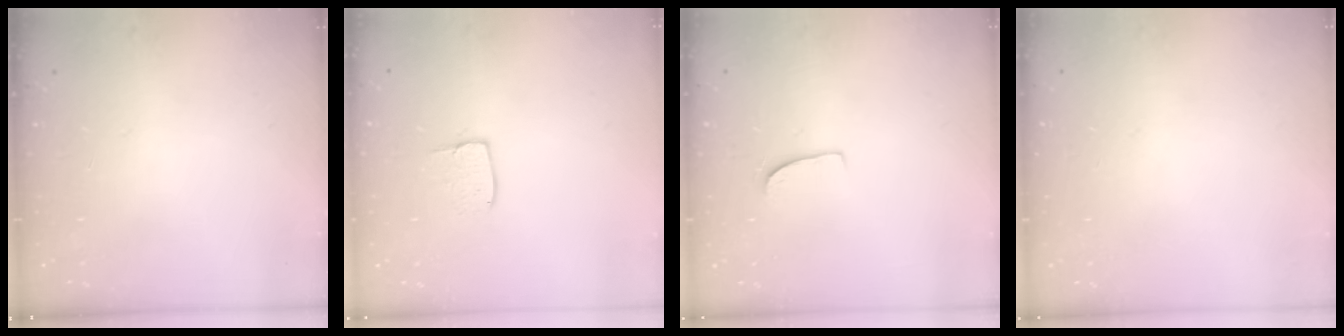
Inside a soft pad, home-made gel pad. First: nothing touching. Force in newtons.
{"total": 5.6, "press": 5.6, "slide": 0.3}
{"total": 5.1, "press": 5.1, "slide": 0.4}
{"total": 0.0}